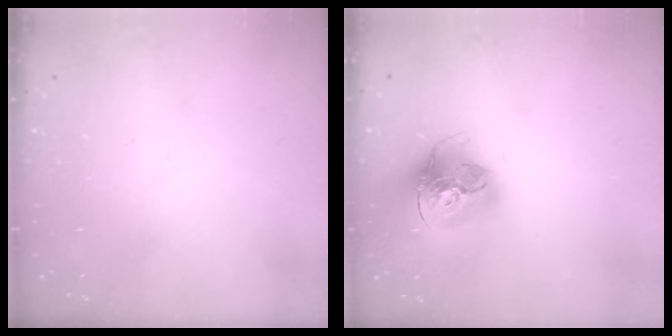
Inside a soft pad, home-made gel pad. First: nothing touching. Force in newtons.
{"total": 18.4, "press": 18.3, "slide": 1.8}